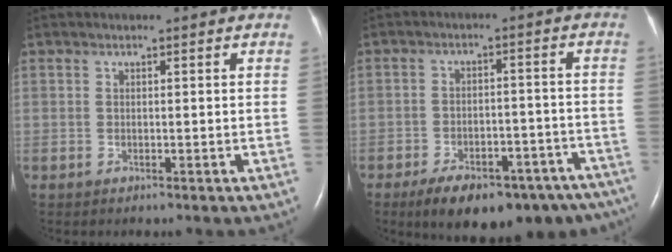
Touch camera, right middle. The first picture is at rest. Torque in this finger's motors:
{"motor_torque": [1.17, -0.97, 0.23, 0.09]}